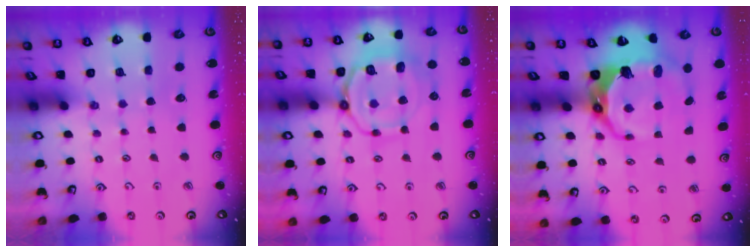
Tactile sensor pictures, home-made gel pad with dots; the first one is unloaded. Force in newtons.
{"total": 12.7, "press": 12.6, "slide": 1.4}
{"total": 11.7, "press": 10.2, "slide": 5.7}